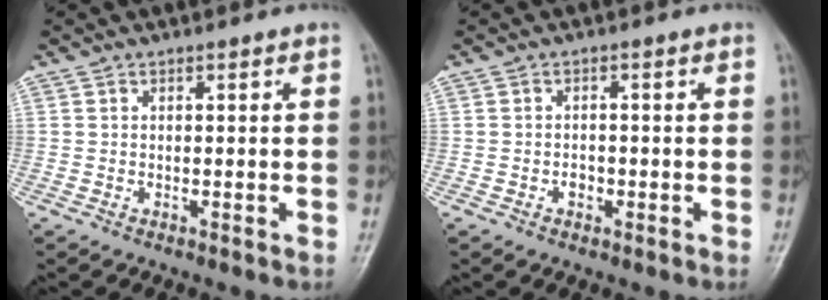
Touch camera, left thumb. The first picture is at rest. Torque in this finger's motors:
{"motor_torque": [-0.16, 0.19, 0.10, 0.08, 0.00]}